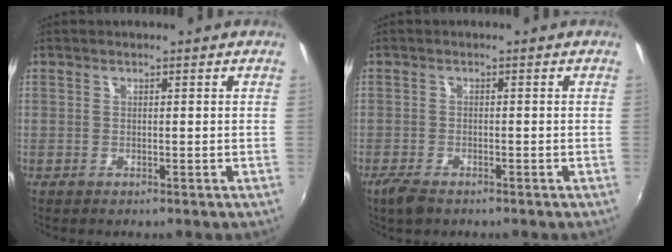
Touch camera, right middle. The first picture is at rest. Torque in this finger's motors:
{"motor_torque": [0.26, -0.27, 0.07, 0.03]}